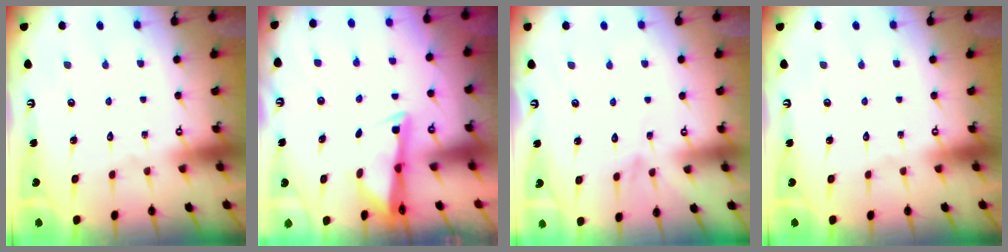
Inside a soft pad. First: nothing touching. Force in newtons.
{"total": 2.6, "press": 2.6, "slide": 0.4}
{"total": 1.7, "press": 1.7, "slide": 0.2}
{"total": 0.0}